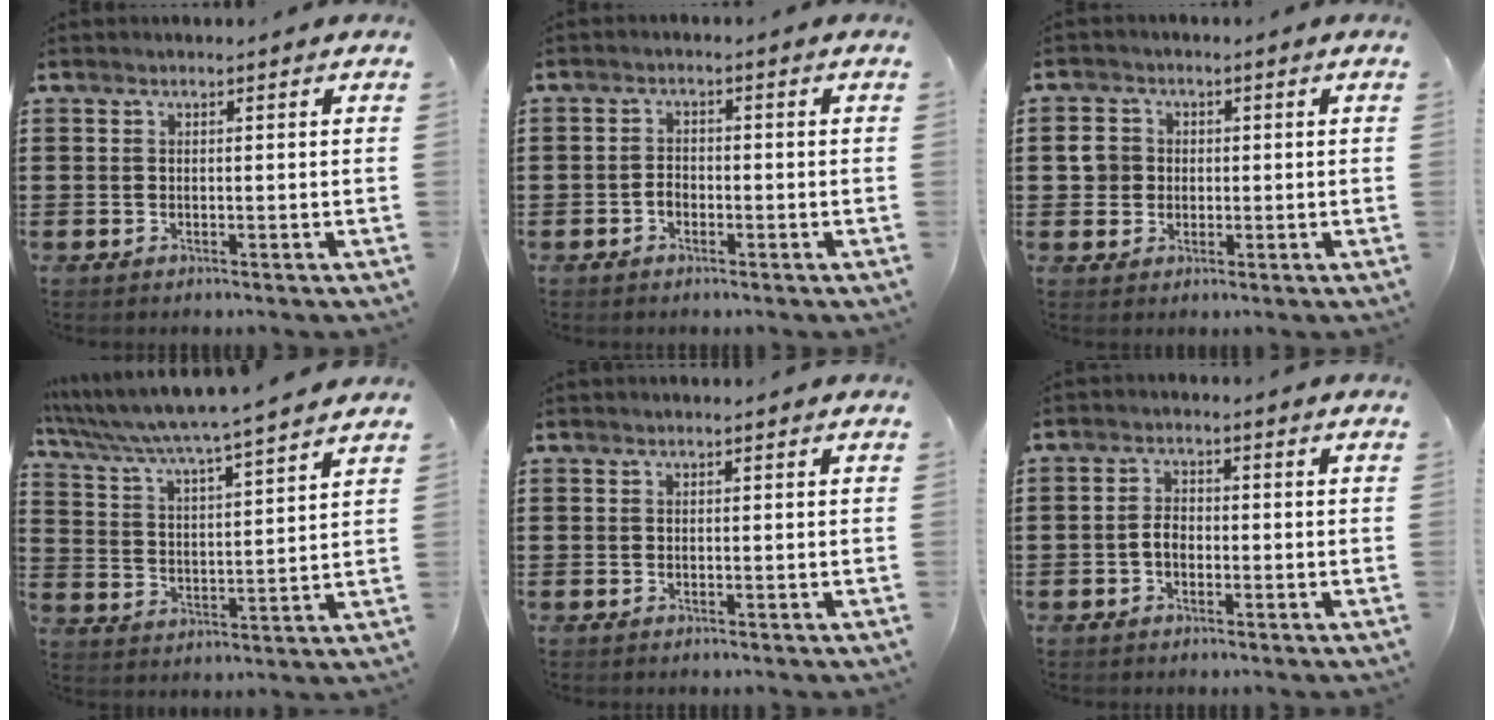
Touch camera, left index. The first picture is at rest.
{"total": 1.7, "force": [-0.7, 1.1, 1.1], "torque": [-0.031, 0.001, -0.018]}
{"total": 3.5, "force": [0.2, 3.4, 1.0], "torque": [-0.042, 0.008, -0.002]}
{"total": 5.0, "force": [4.6, -1.0, 1.9], "torque": [-0.061, -0.042, 0.069]}
{"total": 0.0}
{"total": 2.7, "force": [-0.7, 1.7, 2.0], "torque": [-0.047, 0.001, -0.016]}